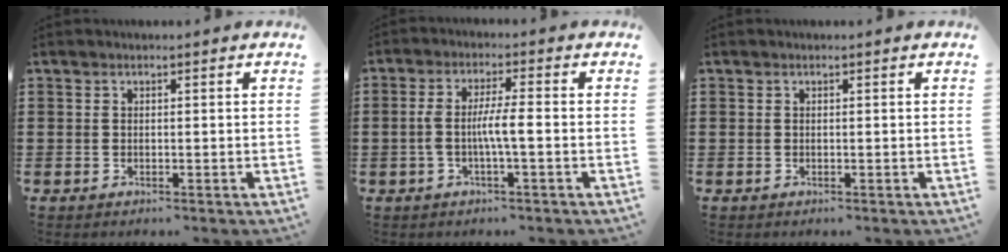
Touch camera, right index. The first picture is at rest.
{"total": 4.9, "force": [-0.9, 0.5, 4.8], "torque": [-0.101, -0.006, -0.025]}
{"total": 0.0}